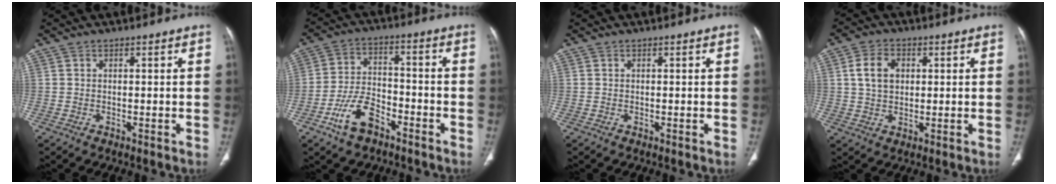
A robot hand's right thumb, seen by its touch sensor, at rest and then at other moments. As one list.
[{"total": 9.6, "force": [-5.6, 5.3, 5.8], "torque": [-0.101, 0.036, -0.104]}, {"total": 0.0}, {"total": 6.6, "force": [1.5, 4.8, 4.3], "torque": [-0.063, 0.000, 0.027]}]